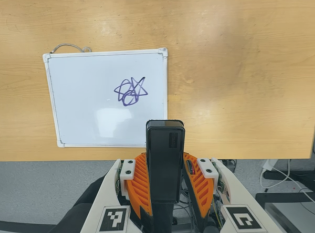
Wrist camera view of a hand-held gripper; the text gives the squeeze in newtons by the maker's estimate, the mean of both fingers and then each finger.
{"total": 3.7, "left": 2.2, "right": 5.3}